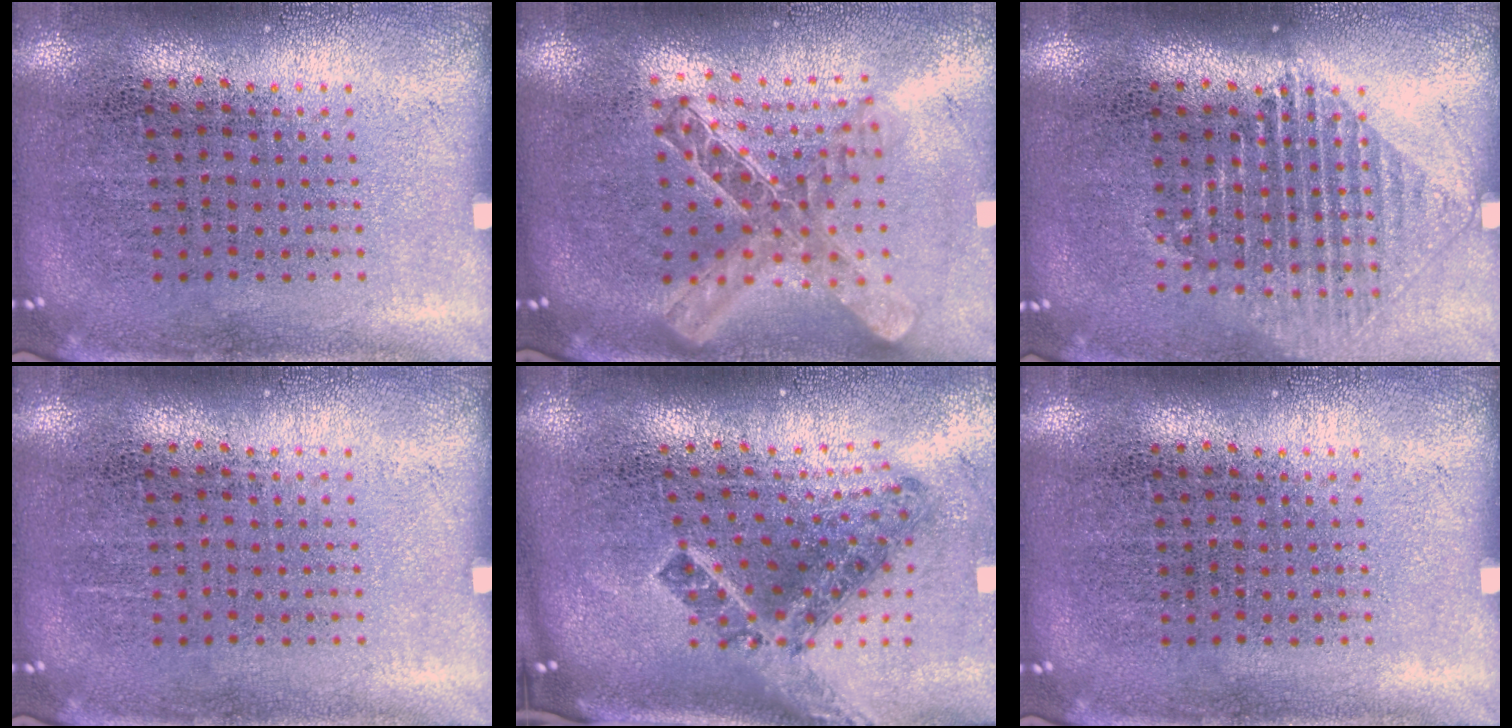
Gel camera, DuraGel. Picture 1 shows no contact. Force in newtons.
{"total": 2.0, "press": 1.7, "slide": 1.0}
{"total": 1.2, "press": 1.2, "slide": 0.5}
{"total": 0.0}
{"total": 2.0, "press": 1.3, "slide": 1.6}
{"total": 0.0}